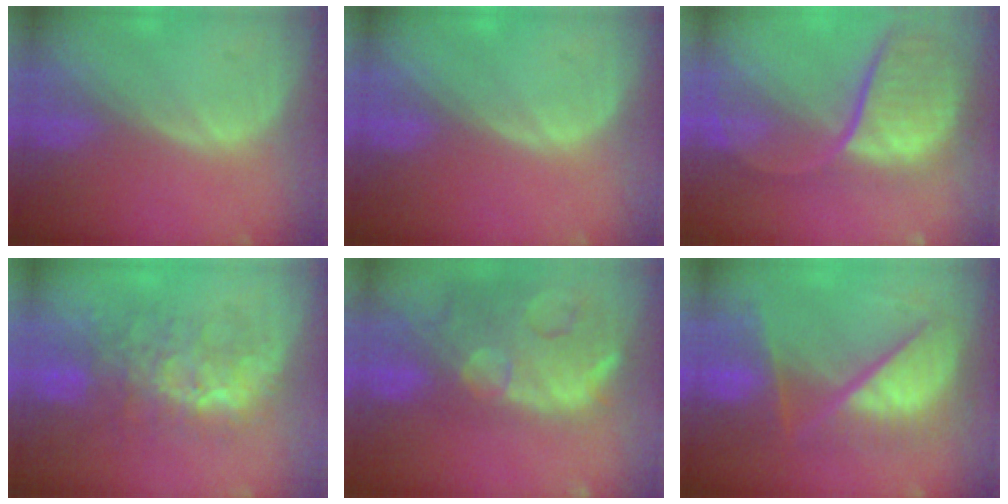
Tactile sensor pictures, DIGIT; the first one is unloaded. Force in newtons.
{"total": 0.0}
{"total": 12.0, "press": 9.8, "slide": 6.9}
{"total": 8.4, "press": 8.1, "slide": 2.2}
{"total": 14.9, "press": 12.0, "slide": 8.9}
{"total": 10.9, "press": 10.9, "slide": 1.4}